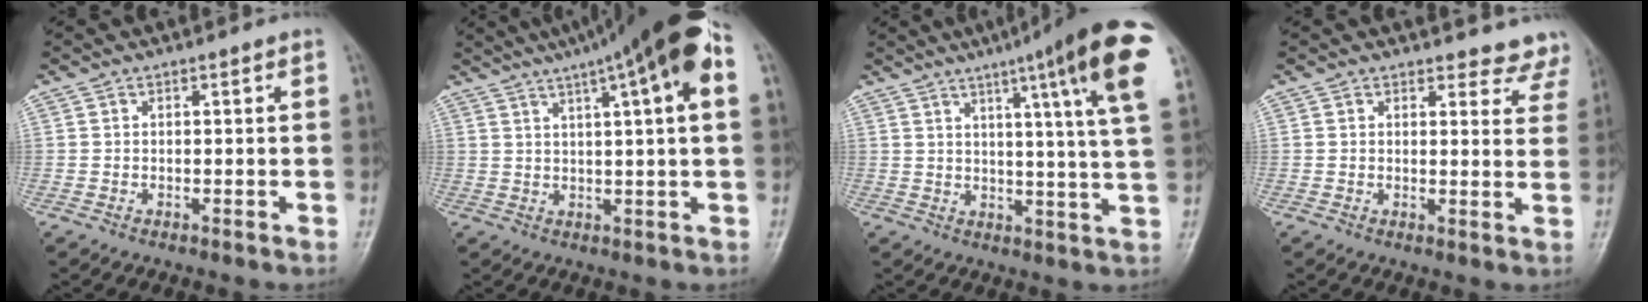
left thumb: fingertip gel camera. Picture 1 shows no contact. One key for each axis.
{"total": 16.7, "fx": 7.9, "fy": 2.1, "fz": 14.5, "tx": -0.224, "ty": 0.027, "tz": 0.109}
{"total": 18.8, "fx": 9.1, "fy": 1.4, "fz": 16.4, "tx": -0.214, "ty": -0.025, "tz": 0.107}
{"total": 7.6, "fx": 7.2, "fy": 2.6, "fz": -0.1, "tx": 0.053, "ty": -0.042, "tz": 0.049}